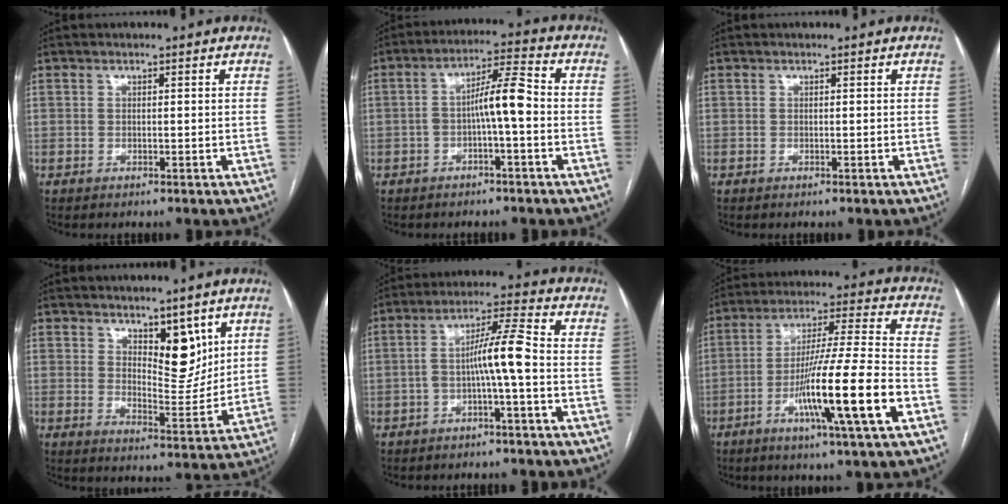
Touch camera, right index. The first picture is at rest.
{"total": 6.7, "force": [-1.2, 0.8, 6.6], "torque": [-0.113, 0.026, -0.021]}
{"total": 0.0}
{"total": 7.3, "force": [4.0, 3.1, 5.3], "torque": [-0.076, -0.009, 0.070]}
{"total": 7.5, "force": [-1.7, 0.0, 7.3], "torque": [-0.131, 0.025, -0.028]}
{"total": 16.5, "force": [-6.1, -0.7, 15.3], "torque": [-0.272, -0.012, -0.106]}